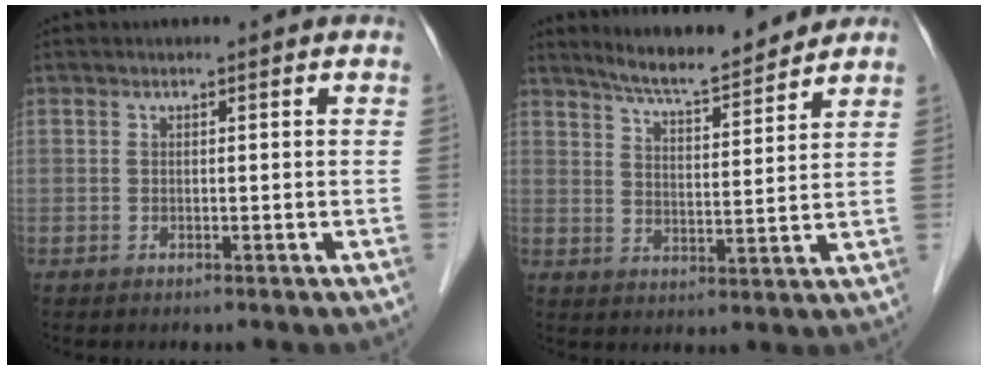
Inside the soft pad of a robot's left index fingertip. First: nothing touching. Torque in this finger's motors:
{"motor_torque": [-0.05, -0.38, 0.18, 0.05]}